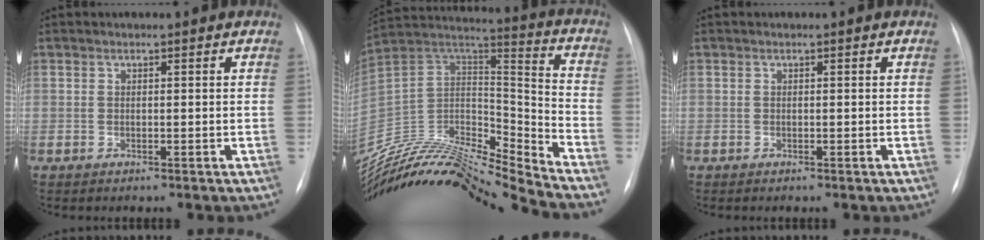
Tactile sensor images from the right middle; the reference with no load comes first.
{"total": 23.2, "force": [-22.1, 0.1, 7.0], "torque": [-0.138, 0.024, -0.383]}
{"total": 0.0}